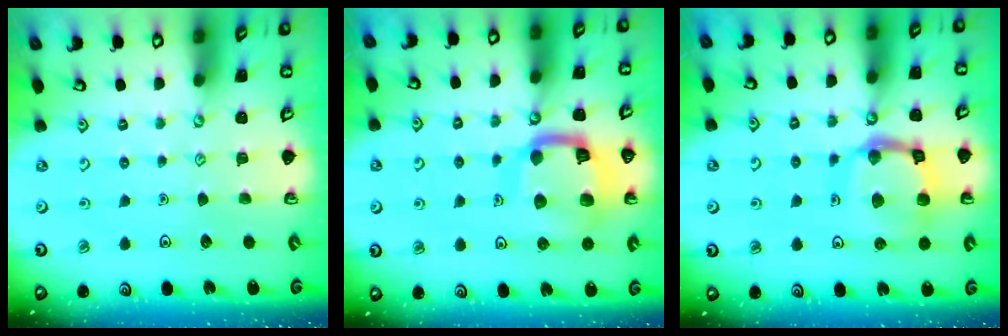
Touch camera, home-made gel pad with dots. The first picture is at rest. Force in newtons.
{"total": 14.0, "press": 14.0, "slide": 1.2}
{"total": 14.6, "press": 14.5, "slide": 1.6}